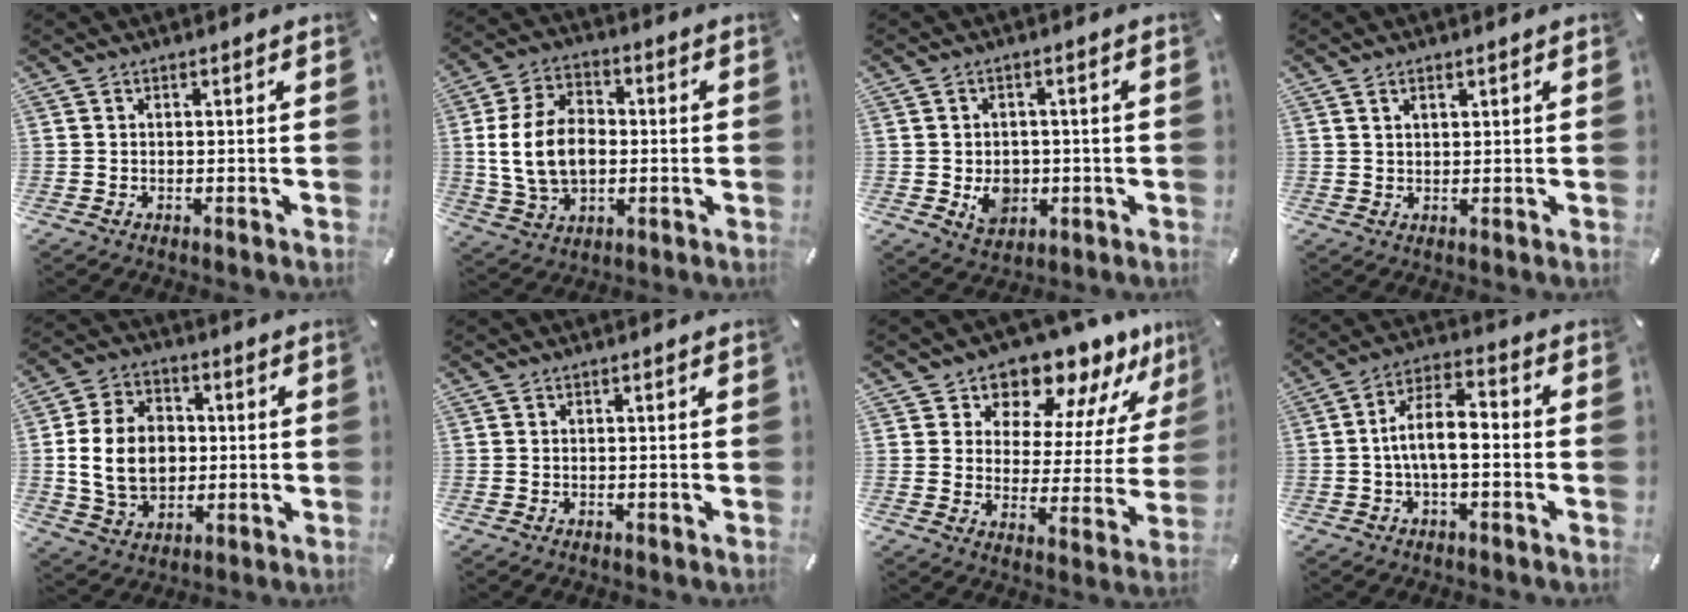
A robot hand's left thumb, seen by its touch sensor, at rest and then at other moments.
{"total": 13.6, "force": [-0.2, 9.9, 9.3], "torque": [-0.206, 0.013, -0.002]}
{"total": 6.5, "force": [-1.0, 5.5, 3.4], "torque": [-0.043, 0.002, -0.014]}
{"total": 2.1, "force": [1.2, 1.1, 1.3], "torque": [-0.029, 0.002, 0.022]}
{"total": 13.9, "force": [0.1, 11.0, 8.5], "torque": [-0.186, 0.016, 0.004]}
{"total": 0.0}
{"total": 12.5, "force": [11.5, 4.5, 1.7], "torque": [-0.034, -0.117, 0.203]}
{"total": 9.4, "force": [-1.7, 4.2, 8.3], "torque": [-0.159, 0.015, -0.031]}